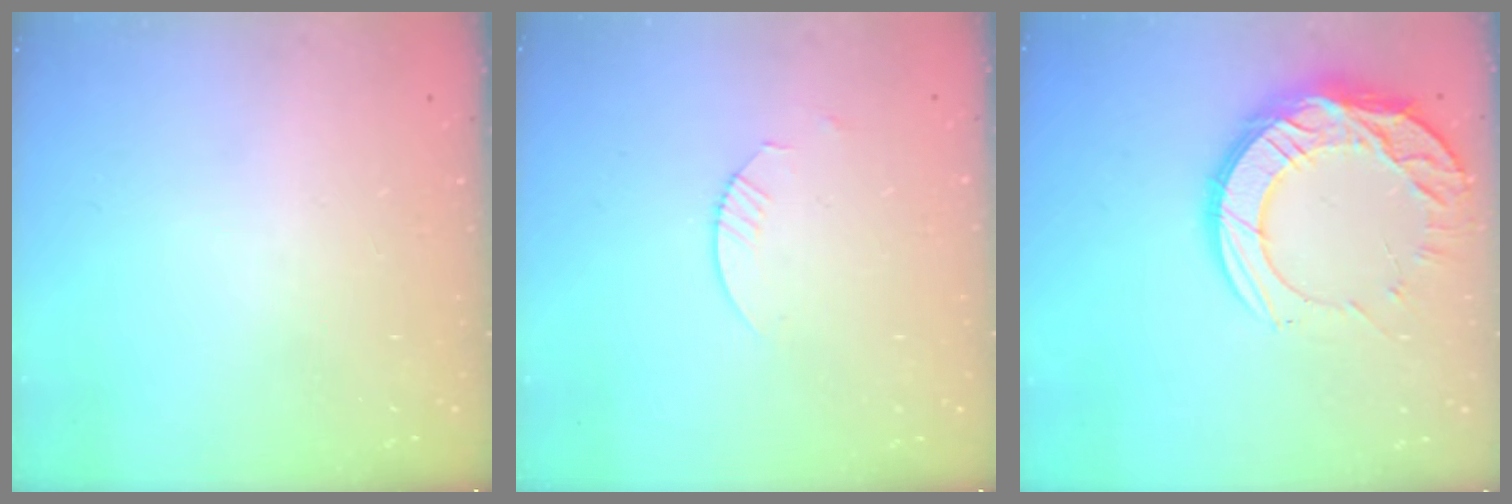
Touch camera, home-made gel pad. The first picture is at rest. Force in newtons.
{"total": 1.8, "press": 1.8, "slide": 0.2}
{"total": 17.2, "press": 17.2, "slide": 1.0}